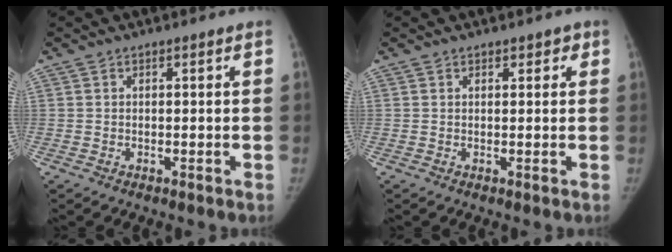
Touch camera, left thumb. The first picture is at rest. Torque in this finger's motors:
{"motor_torque": [-0.29, 0.02, -0.06, 0.05, 0.03]}